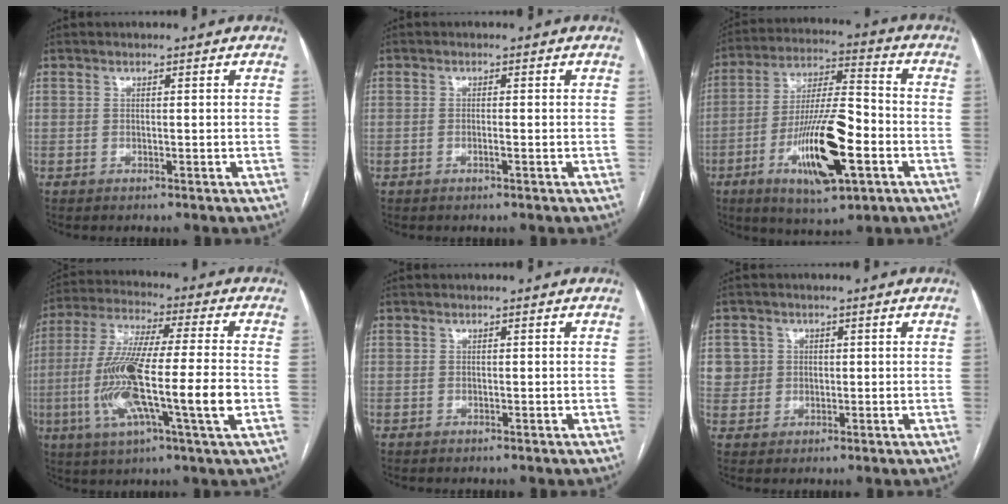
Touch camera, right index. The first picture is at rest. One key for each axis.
{"total": 0.8, "fx": -0.3, "fy": -0.1, "fz": 0.7, "tx": -0.016, "ty": 0.000, "tz": -0.004}
{"total": 16.1, "fx": -5.4, "fy": 3.6, "fz": 14.7, "tx": -0.274, "ty": -0.004, "tz": -0.088}
{"total": 17.8, "fx": -3.7, "fy": 1.0, "fz": 17.3, "tx": -0.338, "ty": -0.010, "tz": -0.071}
{"total": 0.0}
{"total": 4.1, "fx": 1.2, "fy": 3.9, "fz": -0.1, "tx": 0.018, "ty": 0.006, "tz": 0.024}